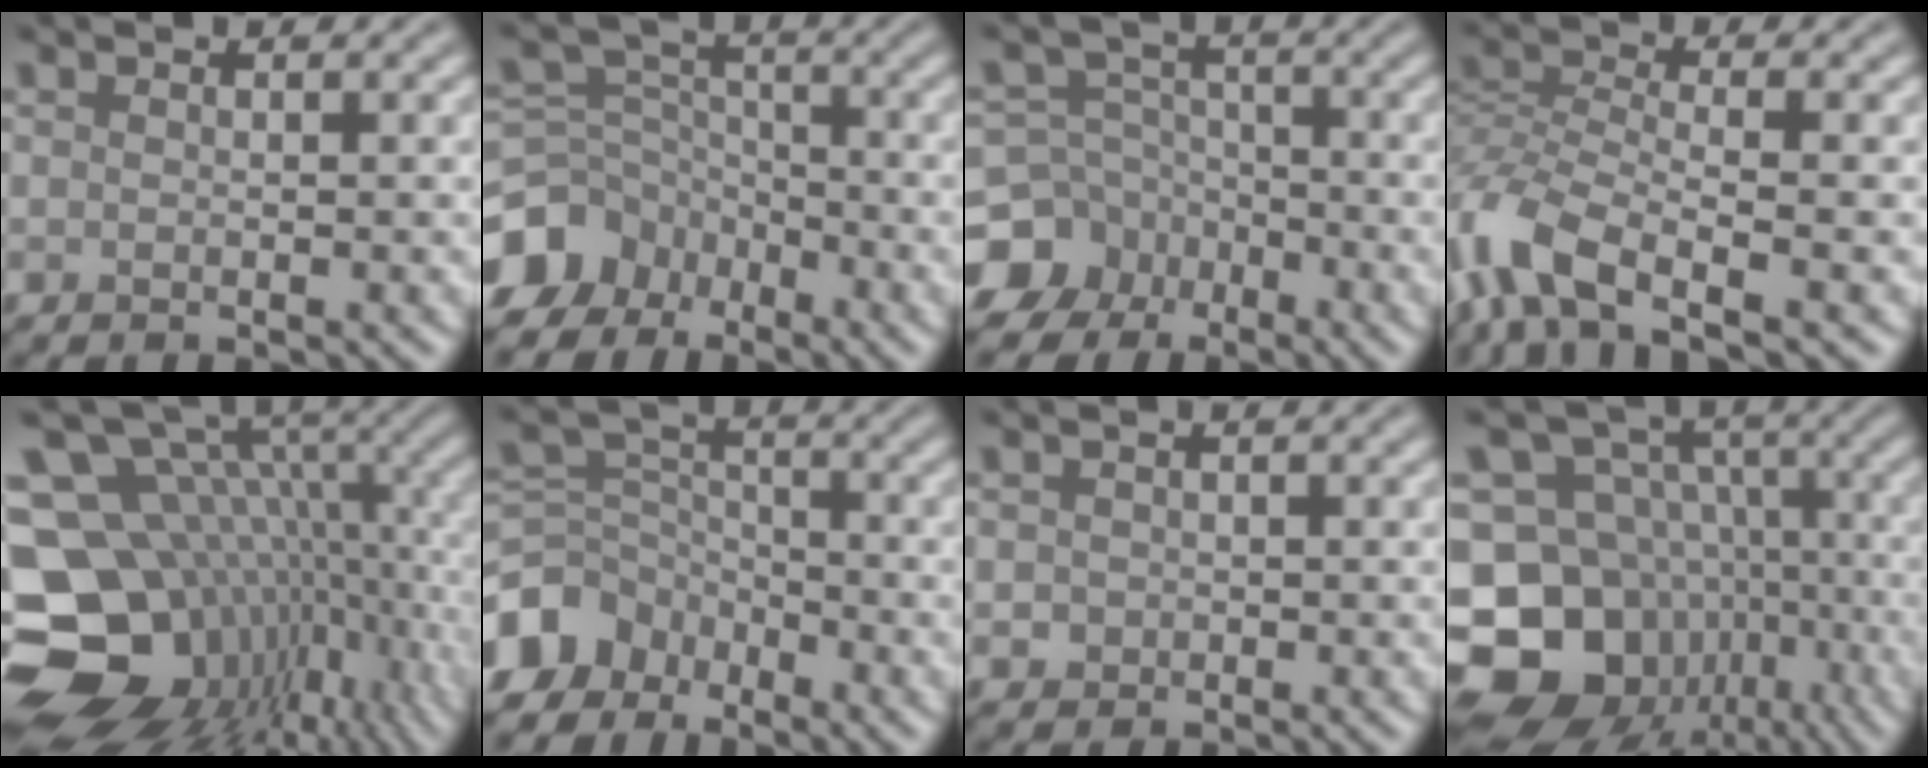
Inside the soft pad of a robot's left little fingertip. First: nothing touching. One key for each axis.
{"total": 9.6, "fx": -6.2, "fy": 7.0, "fz": 2.2, "tx": -0.050, "ty": -0.015, "tz": -0.120}
{"total": 9.2, "fx": -5.3, "fy": 7.3, "fz": 1.6, "tx": -0.029, "ty": -0.025, "tz": -0.119}
{"total": 7.7, "fx": -4.4, "fy": 3.1, "fz": 5.4, "tx": -0.118, "ty": -0.001, "tz": -0.099}
{"total": 18.2, "fx": -3.5, "fy": 13.5, "fz": 11.8, "tx": -0.211, "ty": -0.005, "tz": -0.019}
{"total": 7.2, "fx": -4.9, "fy": 4.9, "fz": 2.0, "tx": -0.031, "ty": 0.003, "tz": -0.104}
{"total": 1.0, "fx": -0.1, "fy": 0.9, "fz": 0.2, "tx": 0.001, "ty": -0.004, "tz": -0.003}
{"total": 16.4, "fx": -7.0, "fy": 13.6, "fz": 5.8, "tx": -0.134, "ty": -0.015, "tz": -0.110}